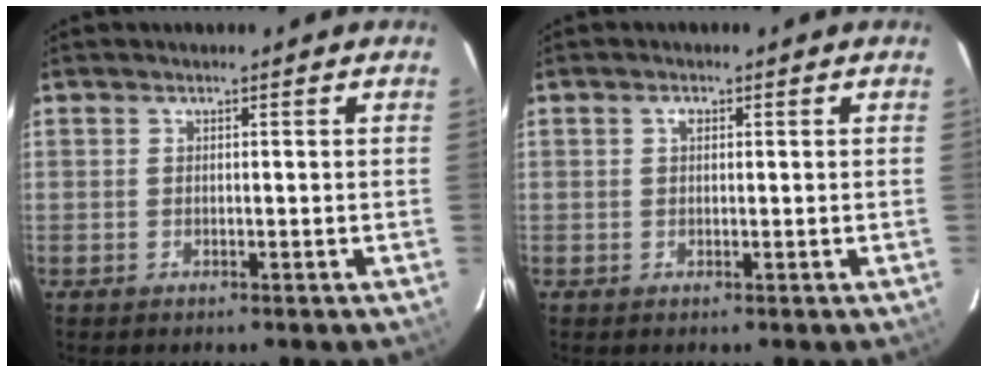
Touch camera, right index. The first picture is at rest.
{"total": 1.1, "force": [0.3, 0.7, 0.7], "torque": [-0.012, 0.005, 0.005]}